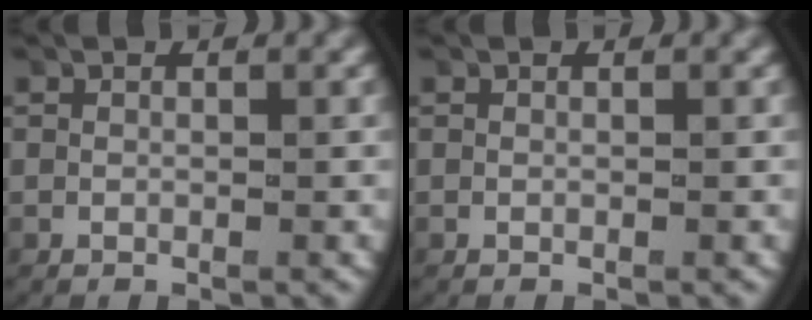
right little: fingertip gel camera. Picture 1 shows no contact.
{"total": 0.0}